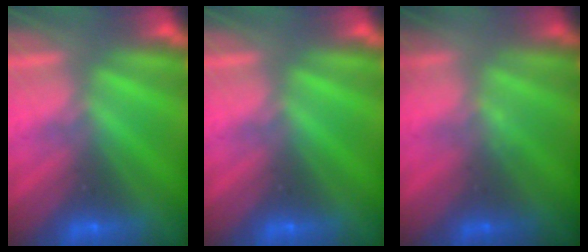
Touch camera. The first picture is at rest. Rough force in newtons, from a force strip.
{"total": 0.0}
{"total": 1.3}